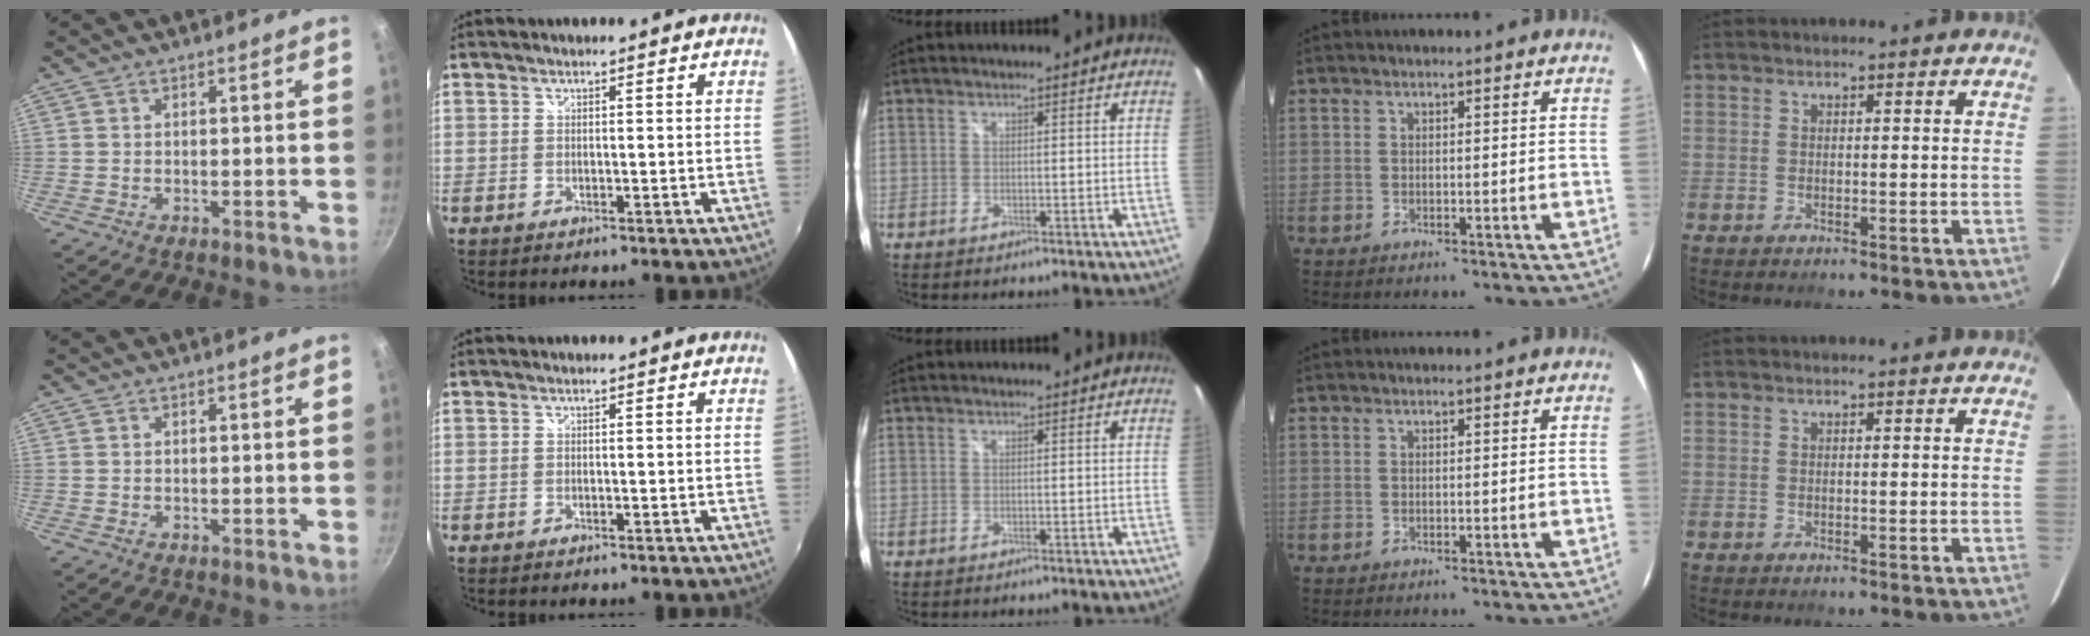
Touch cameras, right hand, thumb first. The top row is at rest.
{}